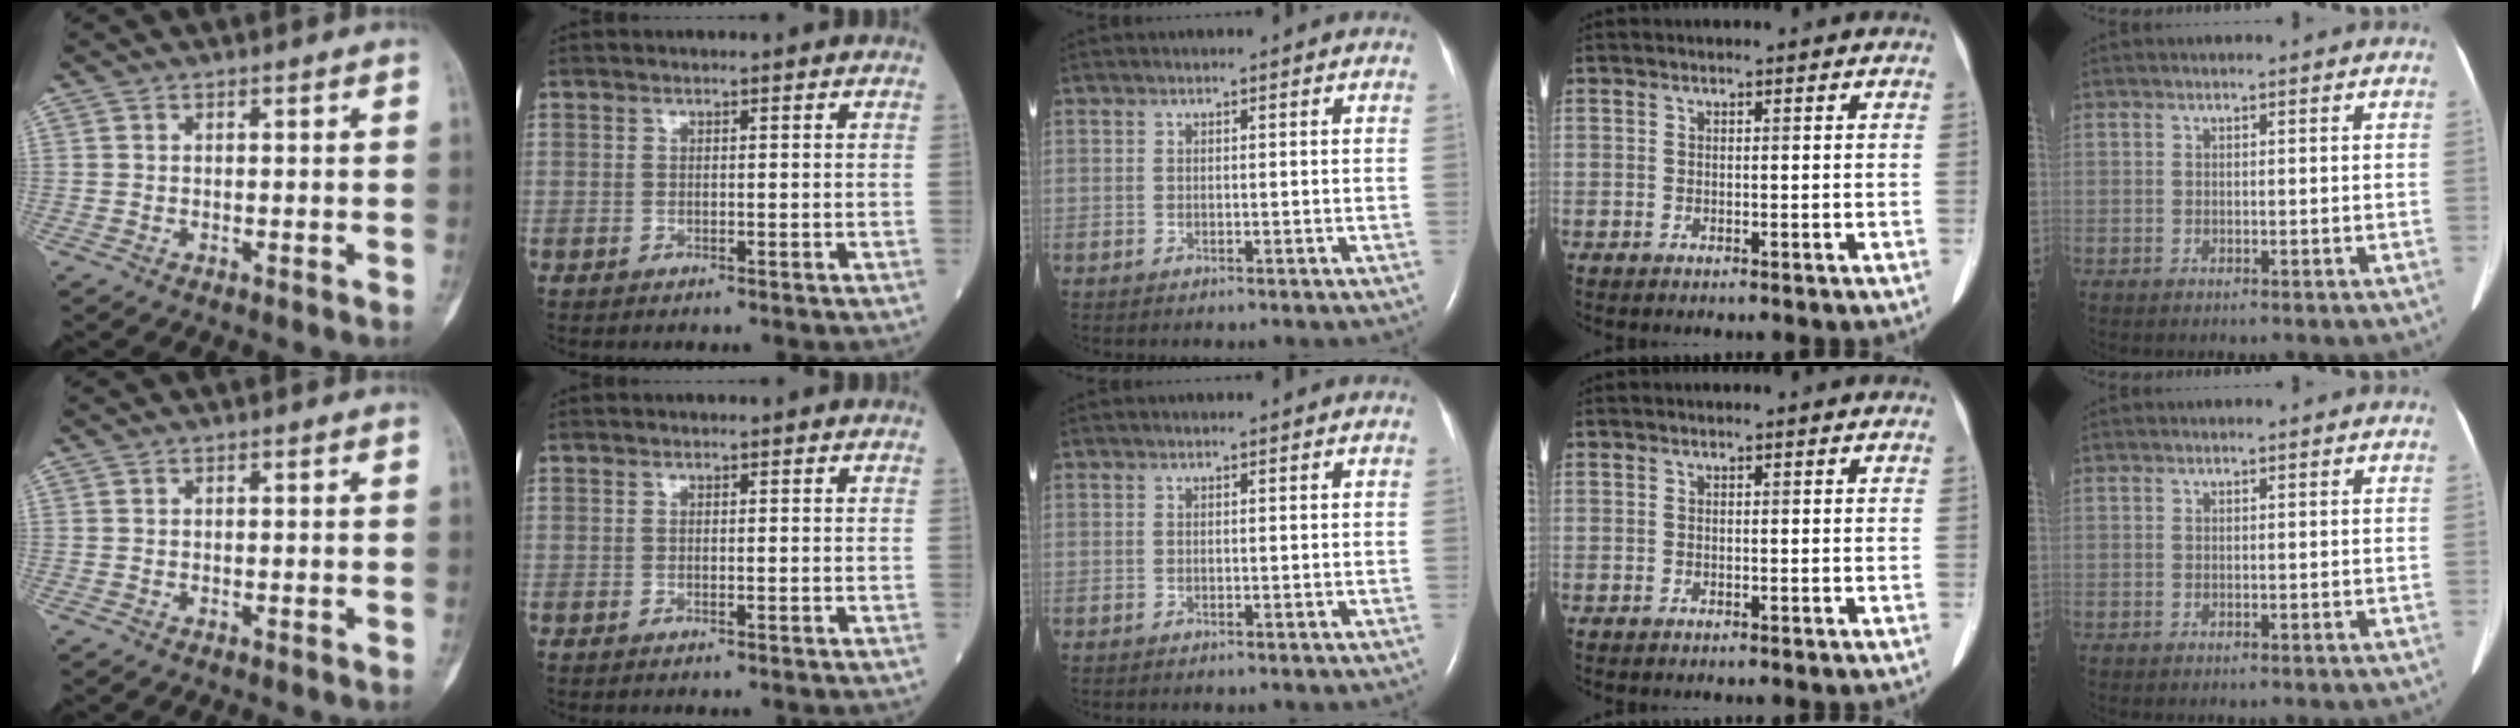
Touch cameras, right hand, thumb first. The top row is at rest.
{}